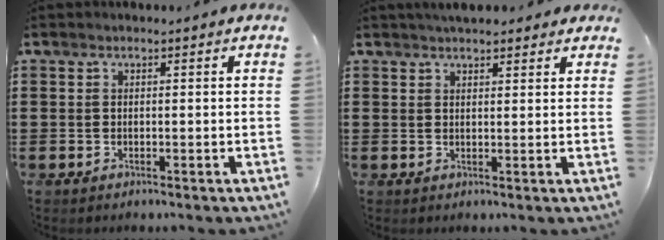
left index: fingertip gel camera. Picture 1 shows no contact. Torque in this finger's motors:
{"motor_torque": [2.14, 0.00, 0.01, -0.07]}